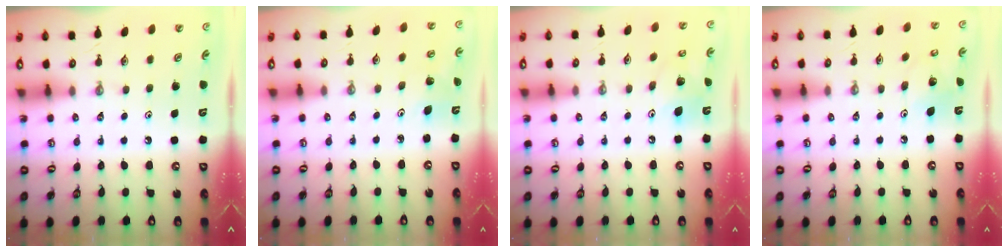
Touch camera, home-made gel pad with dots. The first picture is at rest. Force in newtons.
{"total": 3.5, "press": 3.2, "slide": 1.4}
{"total": 11.7, "press": 11.6, "slide": 2.0}
{"total": 7.1, "press": 7.1, "slide": 0.2}